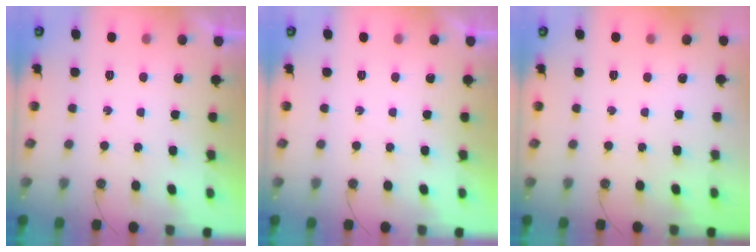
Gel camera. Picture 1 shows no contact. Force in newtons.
{"total": 0.0}
{"total": 0.0}